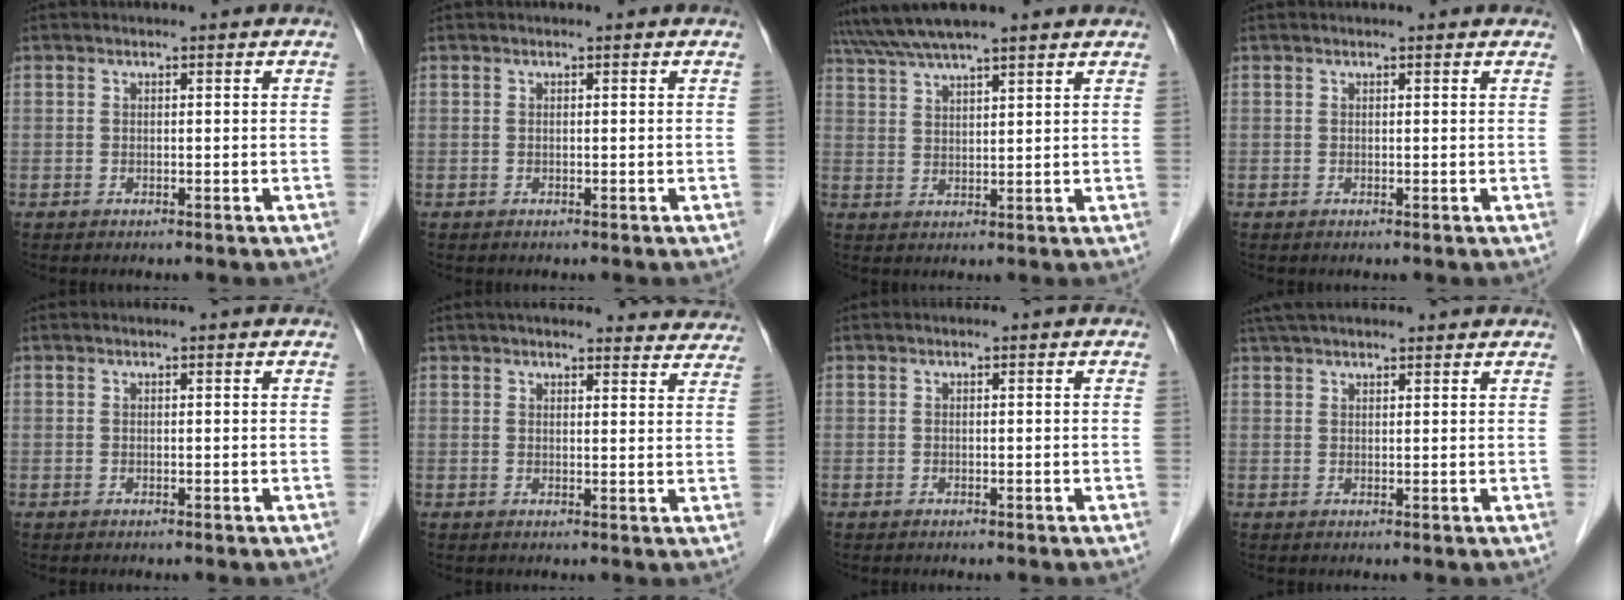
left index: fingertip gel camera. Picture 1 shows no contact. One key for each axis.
{"total": 0.0}
{"total": 9.7, "fx": 8.5, "fy": 0.3, "fz": 4.7, "tx": -0.085, "ty": 0.042, "tz": 0.130}
{"total": 2.3, "fx": 2.1, "fy": 0.6, "fz": 0.7, "tx": -0.012, "ty": 0.018, "tz": 0.016}
{"total": 1.1, "fx": 1.0, "fy": 0.1, "fz": 0.4, "tx": -0.011, "ty": 0.010, "tz": 0.009}
{"total": 19.6, "fx": 18.2, "fy": 4.0, "fz": 5.9, "tx": -0.069, "ty": -0.001, "tz": 0.210}
{"total": 0.0}
{"total": 10.2, "fx": 8.9, "fy": 2.3, "fz": 4.4, "tx": -0.066, "ty": 0.045, "tz": 0.130}